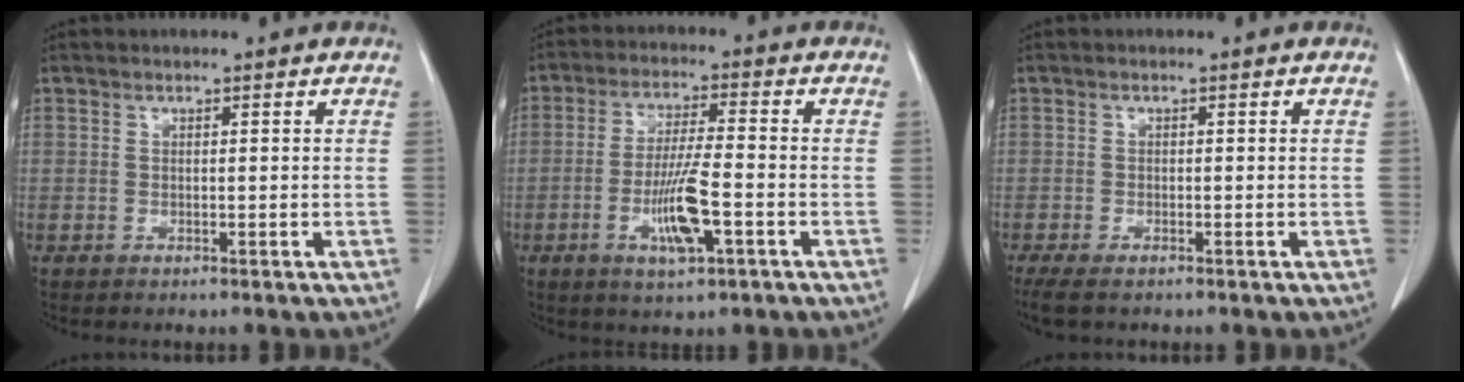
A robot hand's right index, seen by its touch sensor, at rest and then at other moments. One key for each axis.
{"total": 8.6, "fx": -2.9, "fy": 1.0, "fz": 8.0, "tx": -0.154, "ty": -0.008, "tz": -0.053}
{"total": 4.1, "fx": -3.2, "fy": 1.2, "fz": 2.4, "tx": -0.047, "ty": -0.014, "tz": -0.049}